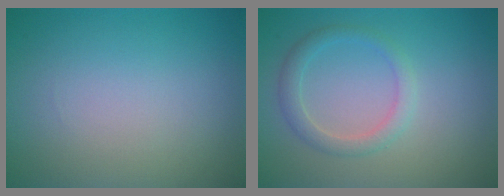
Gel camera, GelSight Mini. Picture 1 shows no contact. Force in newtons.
{"total": 2.3, "press": 2.3, "slide": 0.1}